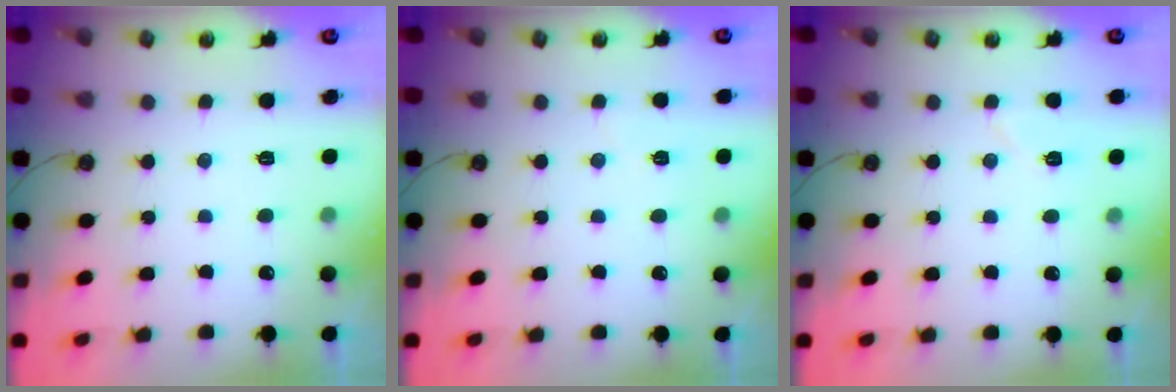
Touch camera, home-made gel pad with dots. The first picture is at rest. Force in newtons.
{"total": 2.6, "press": 2.2, "slide": 1.5}
{"total": 5.1, "press": 4.2, "slide": 2.9}